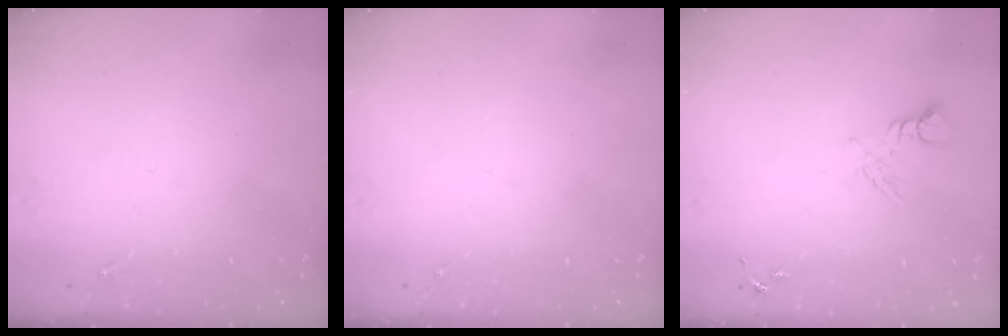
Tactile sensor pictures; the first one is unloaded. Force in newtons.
{"total": 0.0}
{"total": 6.6, "press": 6.6, "slide": 0.5}